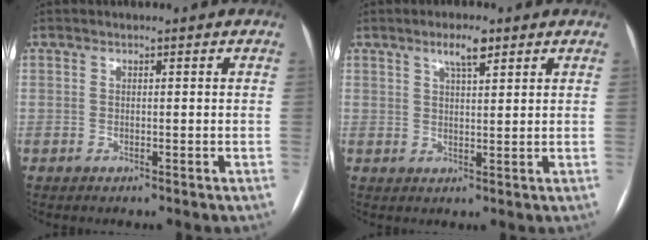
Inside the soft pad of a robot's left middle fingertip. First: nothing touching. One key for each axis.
{"total": 3.9, "fx": 2.5, "fy": 0.8, "fz": 2.9, "tx": -0.055, "ty": 0.004, "tz": 0.042}